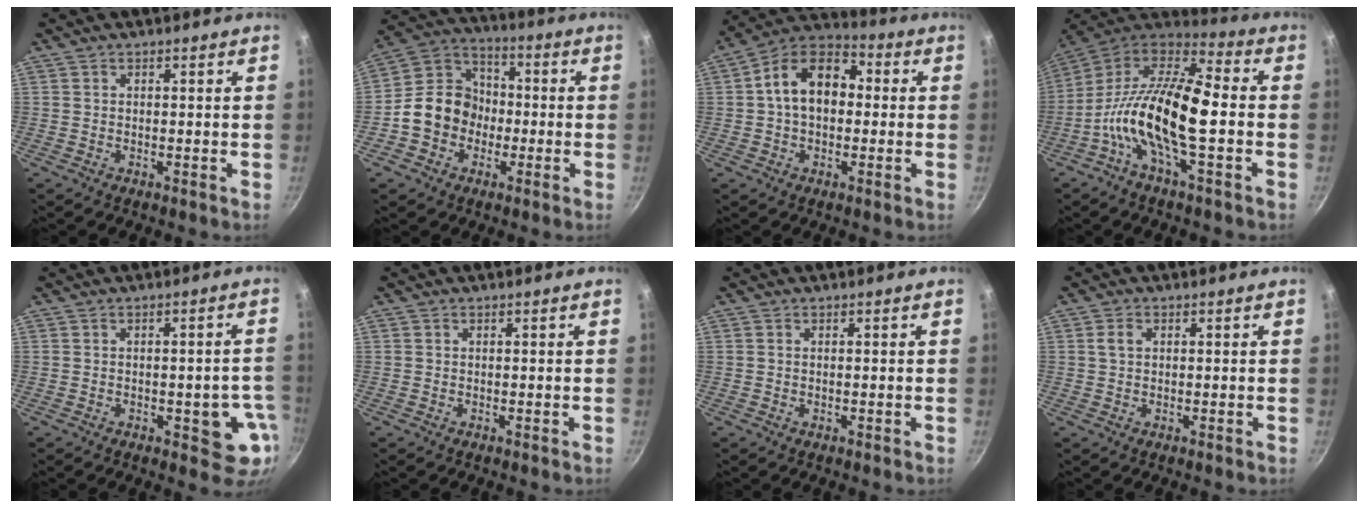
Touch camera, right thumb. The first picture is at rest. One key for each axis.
{"total": 12.2, "fx": -2.6, "fy": 10.5, "fz": 5.6, "tx": -0.057, "ty": 0.042, "tz": -0.066}
{"total": 13.5, "fx": 1.0, "fy": 9.3, "fz": 9.7, "tx": -0.125, "ty": 0.036, "tz": -0.005}
{"total": 19.0, "fx": -3.2, "fy": 7.0, "fz": 17.4, "tx": -0.323, "ty": 0.038, "tz": -0.082}
{"total": 8.6, "fx": -2.4, "fy": 4.0, "fz": 7.2, "tx": -0.037, "ty": 0.012, "tz": -0.028}
{"total": 0.0}
{"total": 0.0}
{"total": 2.1, "fx": 0.5, "fy": 1.5, "fz": 1.4, "tx": -0.024, "ty": 0.005, "tz": 0.009}